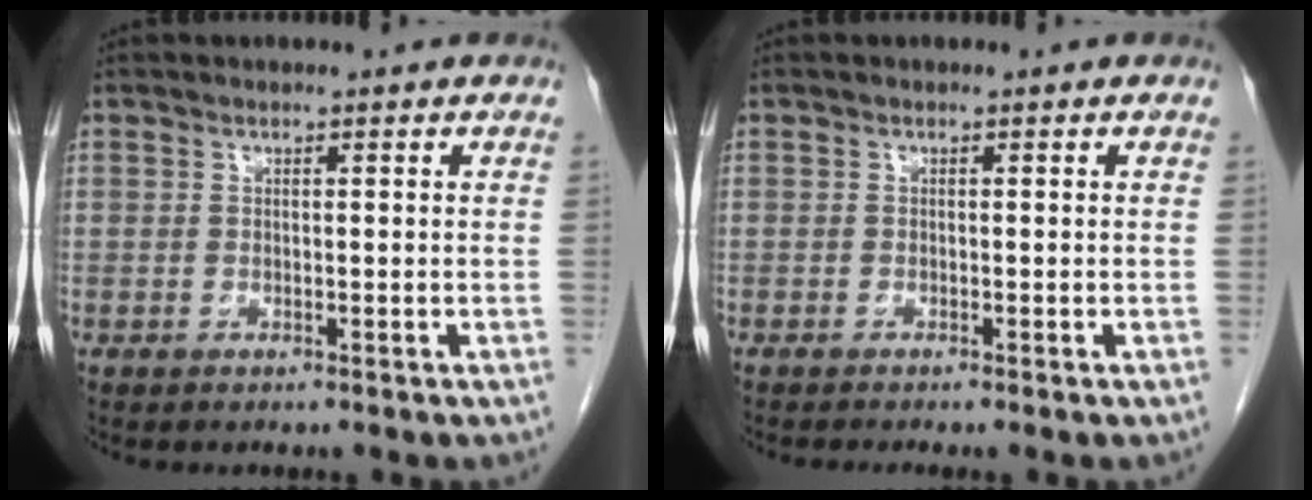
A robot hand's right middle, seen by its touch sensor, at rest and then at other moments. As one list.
[{"total": 1.0, "force": [-0.8, -0.3, 0.5], "torque": [-0.006, 0.001, -0.014]}]